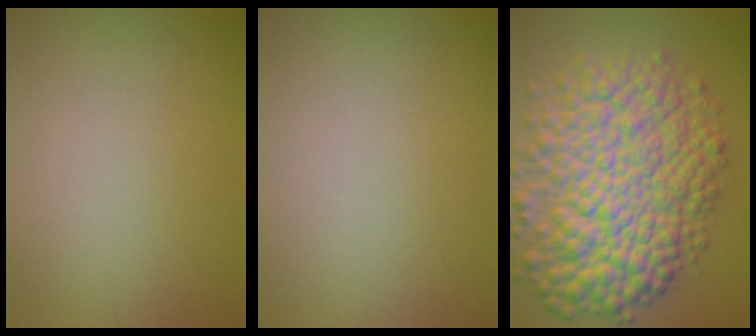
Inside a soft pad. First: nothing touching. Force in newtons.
{"total": 0.0}
{"total": 11.0, "press": 11.0, "slide": 0.1}